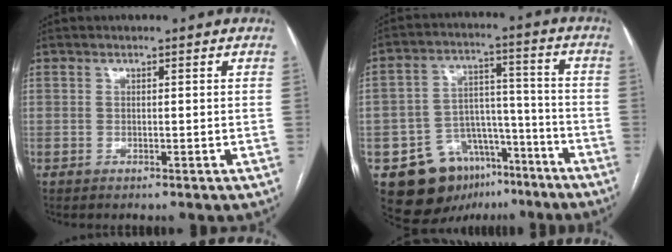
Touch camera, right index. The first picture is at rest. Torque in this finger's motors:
{"motor_torque": [-0.37, -0.43, -1.05, -0.21]}